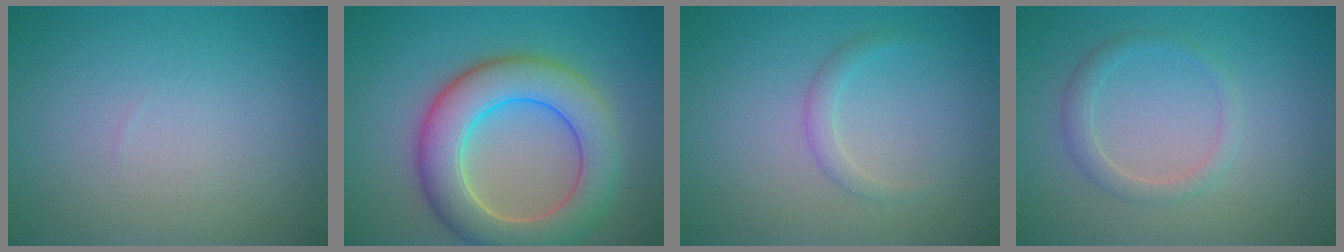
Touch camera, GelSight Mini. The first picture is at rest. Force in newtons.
{"total": 8.4, "press": 8.4, "slide": 0.4}
{"total": 1.2, "press": 1.2, "slide": 0.0}
{"total": 1.7, "press": 1.7, "slide": 0.0}